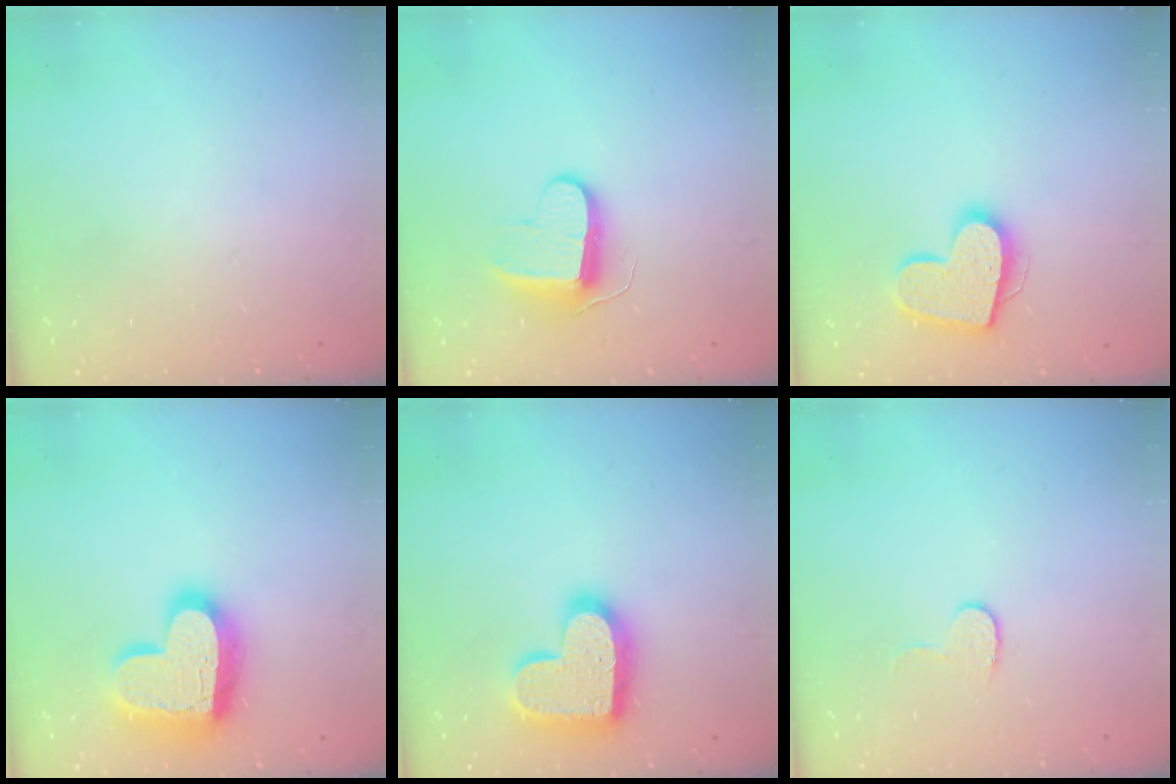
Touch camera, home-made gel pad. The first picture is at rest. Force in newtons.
{"total": 9.4, "press": 9.4, "slide": 0.5}
{"total": 14.9, "press": 14.9, "slide": 1.0}
{"total": 20.2, "press": 20.1, "slide": 1.7}
{"total": 19.0, "press": 19.0, "slide": 1.1}
{"total": 6.2, "press": 6.1, "slide": 0.6}